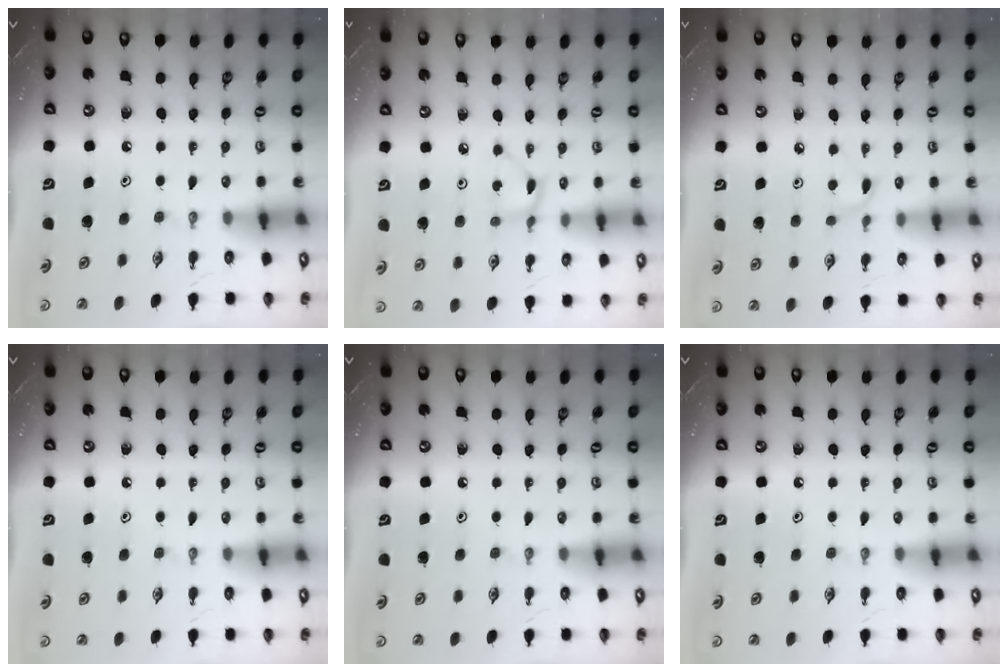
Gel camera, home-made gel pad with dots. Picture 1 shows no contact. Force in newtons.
{"total": 2.9, "press": 2.9, "slide": 0.2}
{"total": 3.8, "press": 3.7, "slide": 0.6}
{"total": 0.0}
{"total": 0.0}
{"total": 0.0}